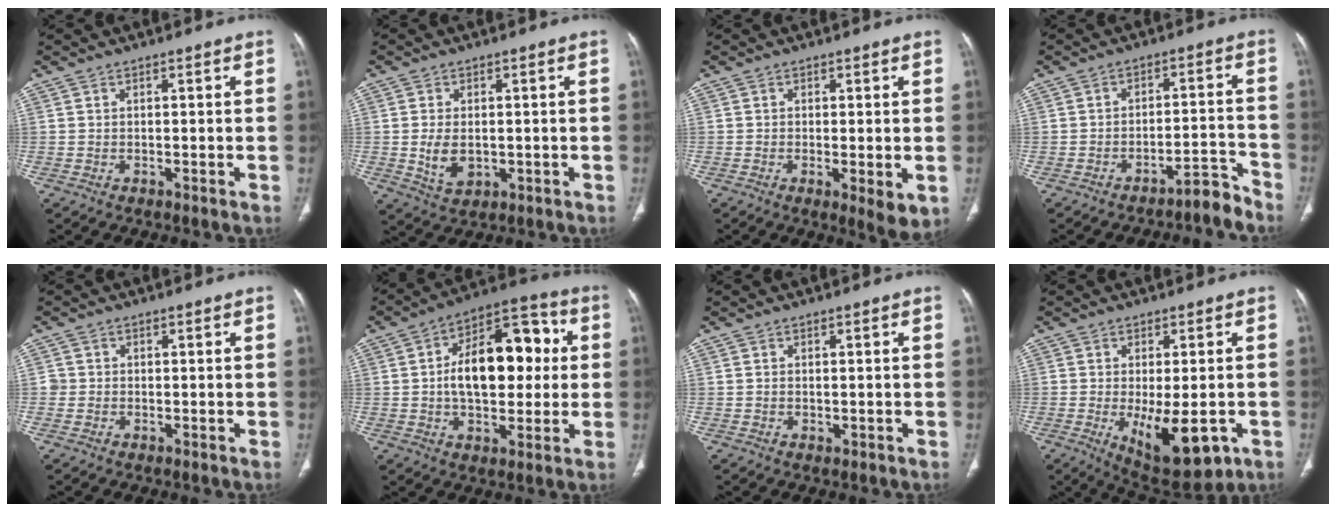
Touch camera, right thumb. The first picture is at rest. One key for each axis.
{"total": 5.7, "fx": -0.4, "fy": 3.7, "fz": 4.2, "tx": -0.074, "ty": -0.009, "tz": 0.003}
{"total": 5.2, "fx": -1.1, "fy": 1.5, "fz": 4.9, "tx": -0.077, "ty": -0.017, "tz": -0.015}
{"total": 4.9, "fx": -4.6, "fy": 0.8, "fz": 1.4, "tx": -0.008, "ty": 0.067, "tz": -0.067}
{"total": 1.3, "fx": -0.2, "fy": 1.3, "fz": 0.1, "tx": 0.006, "ty": 0.005, "tz": -0.005}
{"total": 18.8, "fx": 1.8, "fy": 10.8, "fz": 15.3, "tx": -0.200, "ty": 0.029, "tz": 0.024}
{"total": 0.7, "fx": 0.0, "fy": 0.5, "fz": 0.4, "tx": -0.012, "ty": -0.003, "tz": 0.003}
{"total": 12.6, "fx": -3.8, "fy": 5.3, "fz": 10.8, "tx": -0.150, "ty": -0.015, "tz": -0.039}